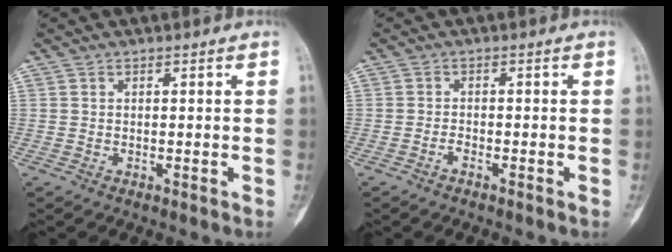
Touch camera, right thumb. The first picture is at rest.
{"total": 1.2, "force": [-0.9, 0.4, 0.7], "torque": [-0.013, 0.005, -0.019]}